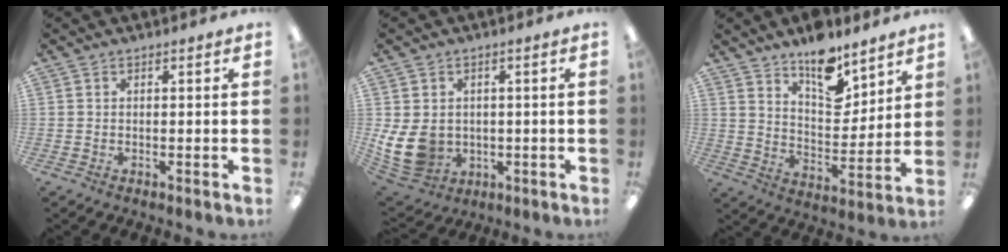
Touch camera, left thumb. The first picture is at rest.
{"total": 10.3, "force": [-0.5, 8.7, 5.6], "torque": [-0.132, -0.002, -0.003]}
{"total": 12.2, "force": [9.5, 5.3, 5.6], "torque": [-0.076, -0.065, 0.170]}